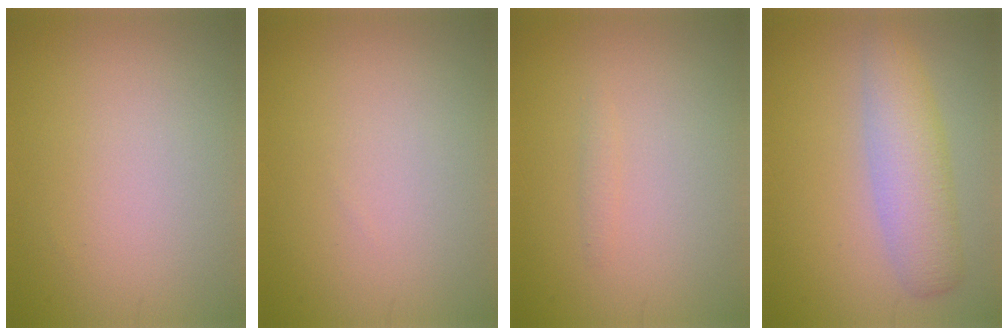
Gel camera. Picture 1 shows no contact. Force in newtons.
{"total": 0.0}
{"total": 0.6, "press": 0.6, "slide": 0.1}
{"total": 4.4, "press": 4.4, "slide": 0.1}